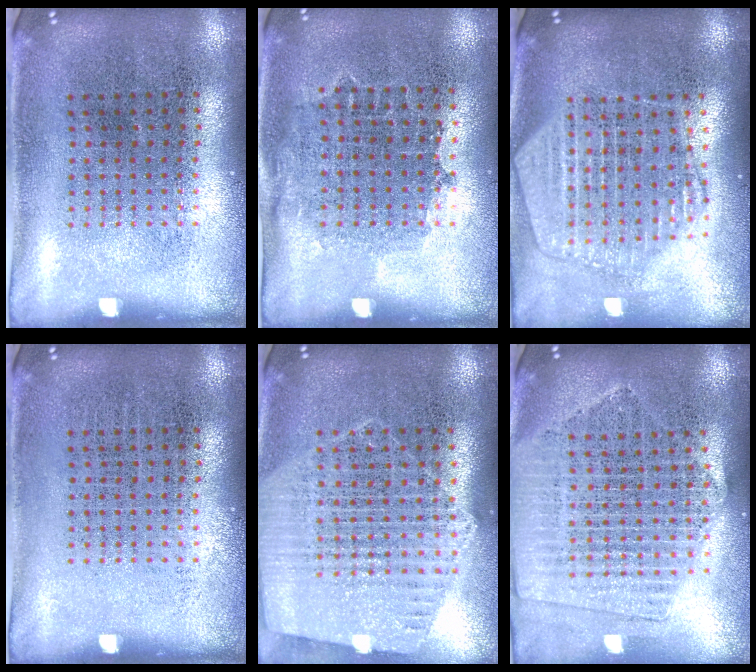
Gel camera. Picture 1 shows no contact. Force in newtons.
{"total": 0.8, "press": 0.7, "slide": 0.4}
{"total": 2.1, "press": 1.9, "slide": 0.9}
{"total": 0.0}
{"total": 1.2, "press": 1.2, "slide": 0.1}
{"total": 2.1, "press": 1.9, "slide": 0.8}